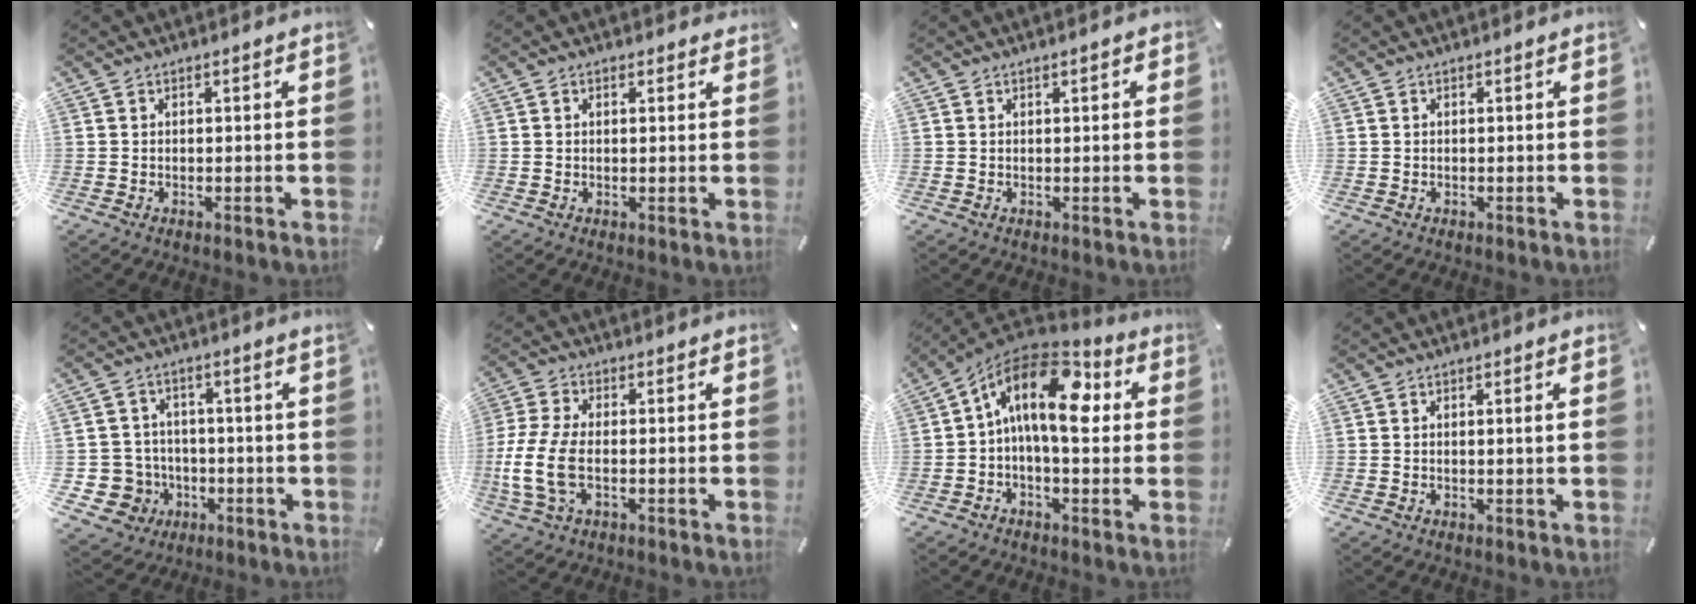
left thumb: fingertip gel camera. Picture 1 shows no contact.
{"total": 1.2, "force": [0.6, 0.9, 0.7], "torque": [-0.007, 0.000, 0.008]}
{"total": 0.5, "force": [0.2, 0.4, 0.3], "torque": [-0.006, 0.003, 0.003]}
{"total": 0.0}
{"total": 8.6, "force": [-1.5, 8.3, 1.7], "torque": [-0.056, 0.005, -0.023]}
{"total": 10.3, "force": [-2.2, 5.6, 8.3], "torque": [-0.185, -0.008, -0.036]}
{"total": 17.7, "force": [3.4, 8.9, 14.9], "torque": [-0.265, -0.008, 0.049]}
{"total": 1.2, "force": [0.2, 0.0, 1.1], "torque": [-0.021, 0.000, 0.003]}